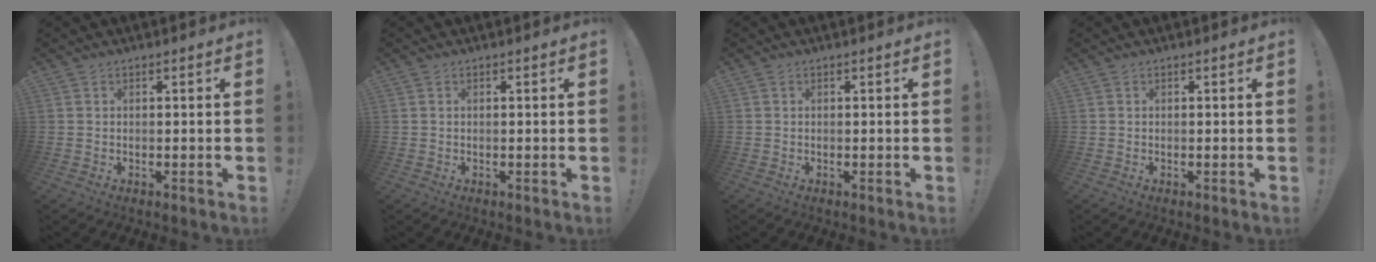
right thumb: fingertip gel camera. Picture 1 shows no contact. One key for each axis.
{"total": 0.0}
{"total": 0.0}
{"total": 0.0}